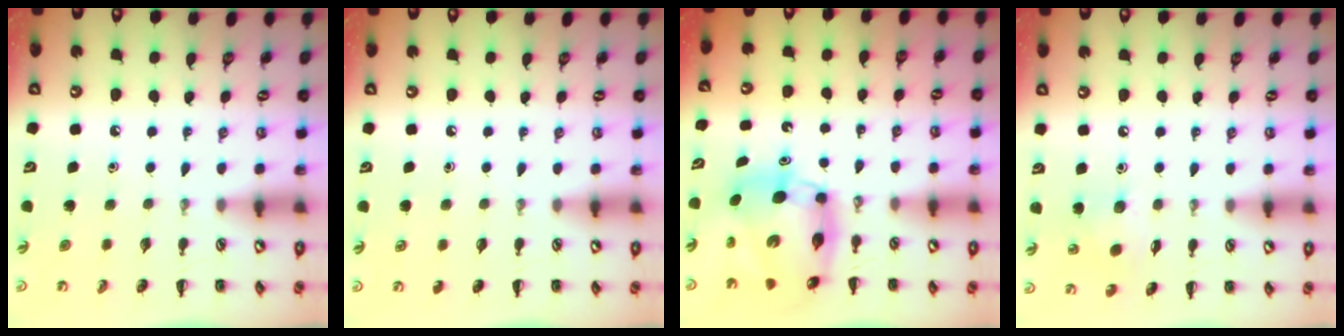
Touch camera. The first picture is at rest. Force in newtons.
{"total": 0.0}
{"total": 8.8, "press": 8.5, "slide": 2.4}
{"total": 5.0, "press": 5.0, "slide": 0.7}